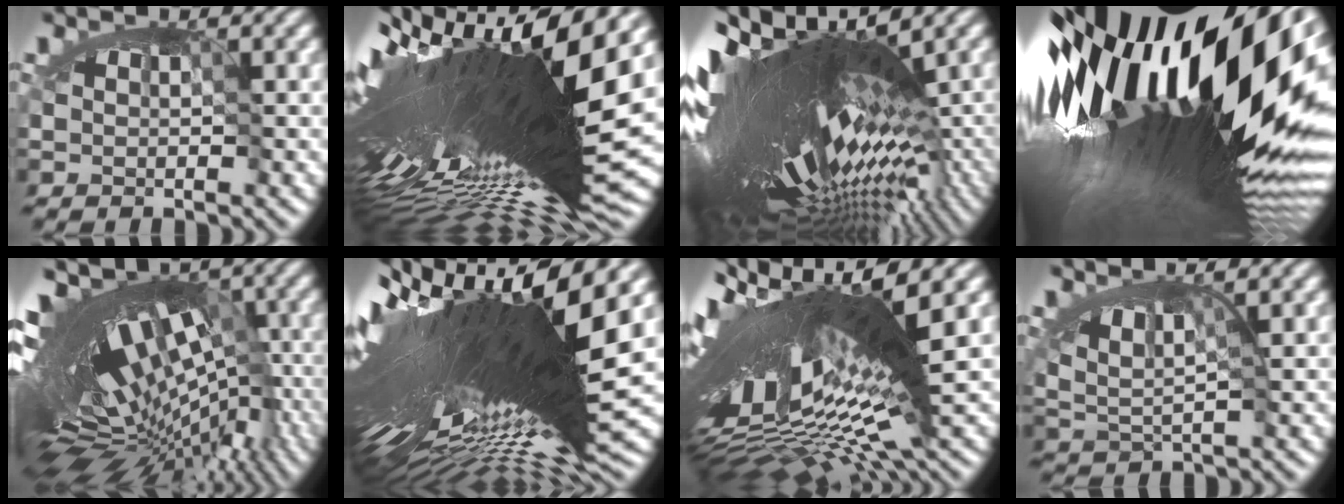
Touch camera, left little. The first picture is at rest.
{"total": 17.1, "force": [1.5, 3.4, 16.7], "torque": [-0.282, -0.009, 0.026]}
{"total": 17.1, "force": [-1.5, 4.2, 16.6], "torque": [-0.284, -0.024, -0.015]}
{"total": 19.2, "force": [0.1, 5.7, 18.4], "torque": [-0.288, -0.027, -0.015]}
{"total": 14.9, "force": [-3.5, 5.8, 13.3], "torque": [-0.159, 0.007, -0.059]}
{"total": 17.3, "force": [1.1, 2.9, 17.0], "torque": [-0.288, -0.018, 0.022]}
{"total": 14.4, "force": [-0.9, 3.8, 13.9], "torque": [-0.260, 0.001, -0.026]}
{"total": 2.7, "force": [0.3, 1.0, 2.5], "torque": [-0.032, 0.002, -0.001]}